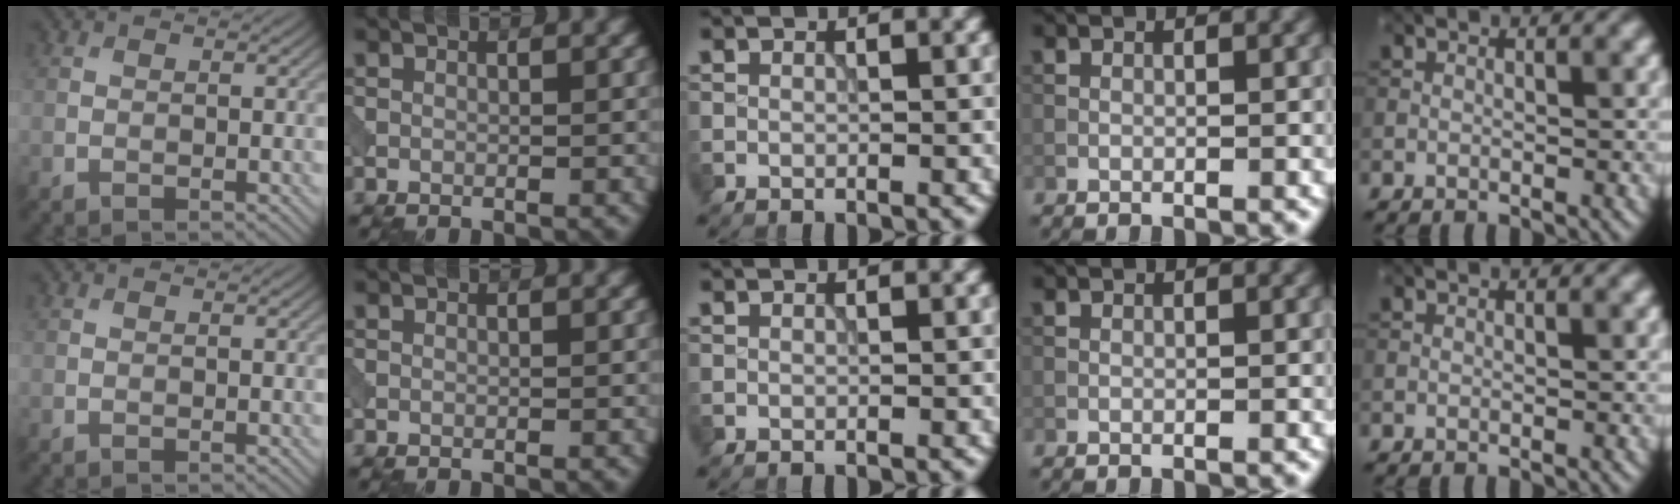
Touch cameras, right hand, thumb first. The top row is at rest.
{}